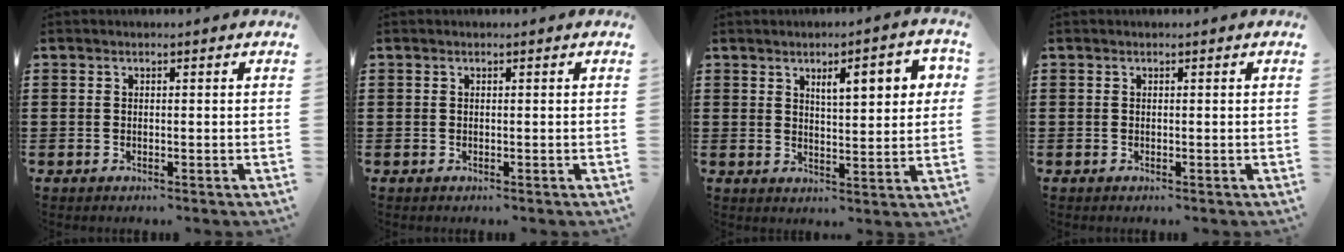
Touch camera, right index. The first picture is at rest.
{"total": 0.0}
{"total": 6.1, "force": [2.7, 1.8, 5.2], "torque": [-0.082, -0.001, 0.037]}
{"total": 0.0}